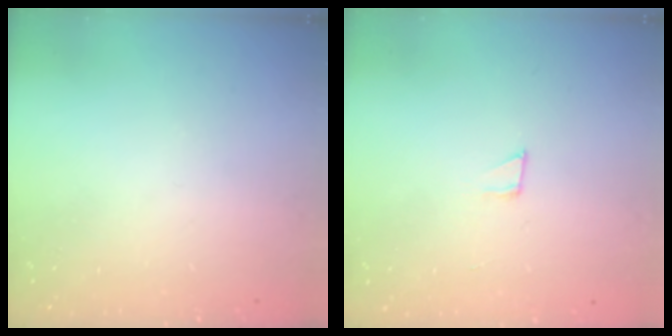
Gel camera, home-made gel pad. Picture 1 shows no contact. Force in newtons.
{"total": 2.6, "press": 2.6, "slide": 0.1}